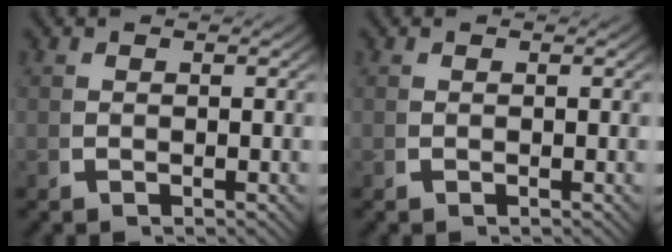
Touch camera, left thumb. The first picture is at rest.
{"total": 0.0}